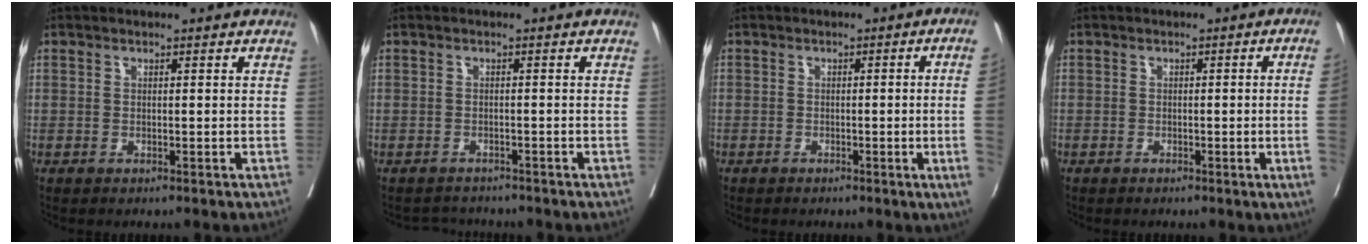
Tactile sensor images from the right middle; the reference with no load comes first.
{"total": 2.4, "force": [-2.3, 0.5, -0.7], "torque": [0.009, -0.009, -0.037]}
{"total": 6.3, "force": [-1.0, -2.0, 5.9], "torque": [-0.055, -0.012, -0.015]}
{"total": 4.0, "force": [-0.6, -1.4, 3.7], "torque": [-0.043, -0.007, -0.007]}